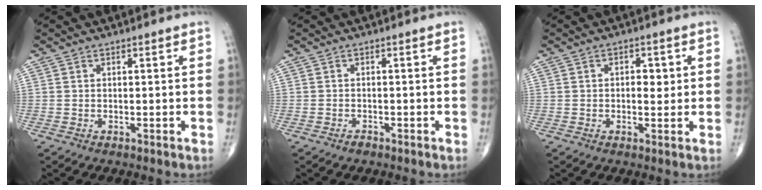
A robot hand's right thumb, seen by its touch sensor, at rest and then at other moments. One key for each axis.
{"total": 0.9, "fx": -0.8, "fy": 0.5, "fz": 0.3, "tx": -0.006, "ty": 0.003, "tz": -0.015}
{"total": 3.4, "fx": 0.4, "fy": 1.9, "fz": 2.8, "tx": -0.030, "ty": 0.001, "tz": 0.004}